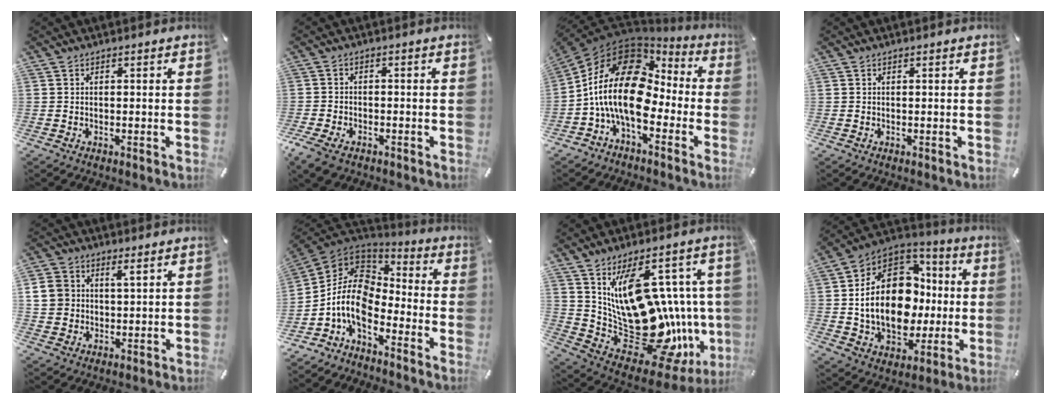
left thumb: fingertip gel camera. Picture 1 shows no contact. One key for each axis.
{"total": 4.2, "fx": -2.7, "fy": 2.4, "fz": 2.2, "tx": -0.061, "ty": 0.008, "tz": -0.057}
{"total": 19.9, "fx": -3.0, "fy": 12.3, "fz": 15.4, "tx": -0.340, "ty": 0.017, "tz": -0.055}
{"total": 0.0}
{"total": 6.5, "fx": 2.4, "fy": 5.3, "fz": 2.9, "tx": -0.063, "ty": 0.002, "tz": 0.043}
{"total": 11.6, "fx": -5.0, "fy": 7.1, "fz": 7.7, "tx": -0.180, "ty": 0.010, "tz": -0.099}
{"total": 24.6, "fx": 1.8, "fy": 14.4, "fz": 19.8, "tx": -0.327, "ty": -0.044, "tz": 0.062}
{"total": 21.2, "fx": -0.3, "fy": 15.6, "fz": 14.4, "tx": -0.282, "ty": -0.002, "tz": -0.003}